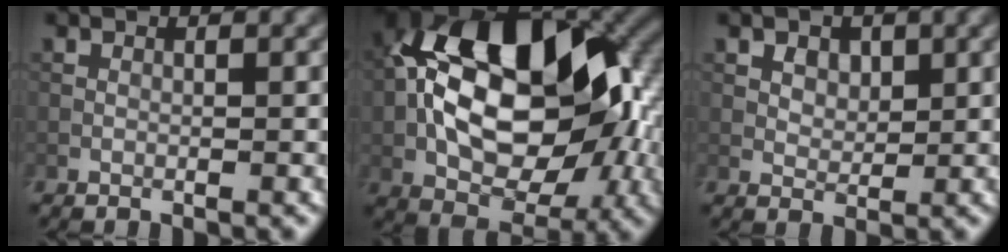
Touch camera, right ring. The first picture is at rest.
{"total": 16.1, "force": [0.5, 10.2, 12.5], "torque": [-0.208, 0.007, 0.008]}
{"total": 1.7, "force": [0.7, 1.4, 0.8], "torque": [-0.014, -0.010, 0.026]}